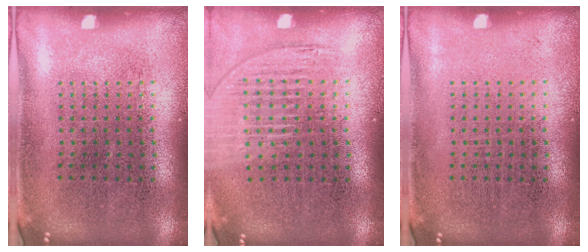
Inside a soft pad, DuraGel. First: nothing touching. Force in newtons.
{"total": 1.2, "press": 1.1, "slide": 0.5}
{"total": 0.0}